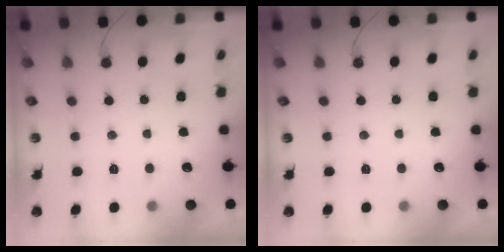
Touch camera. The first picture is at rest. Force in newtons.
{"total": 0.0}